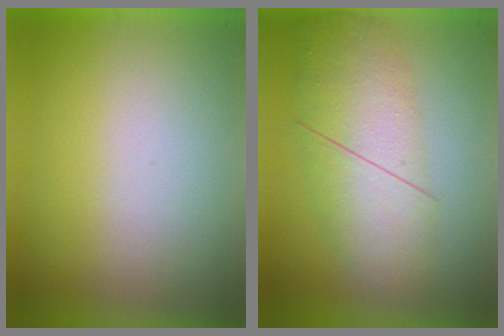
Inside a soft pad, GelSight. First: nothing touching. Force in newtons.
{"total": 4.6}